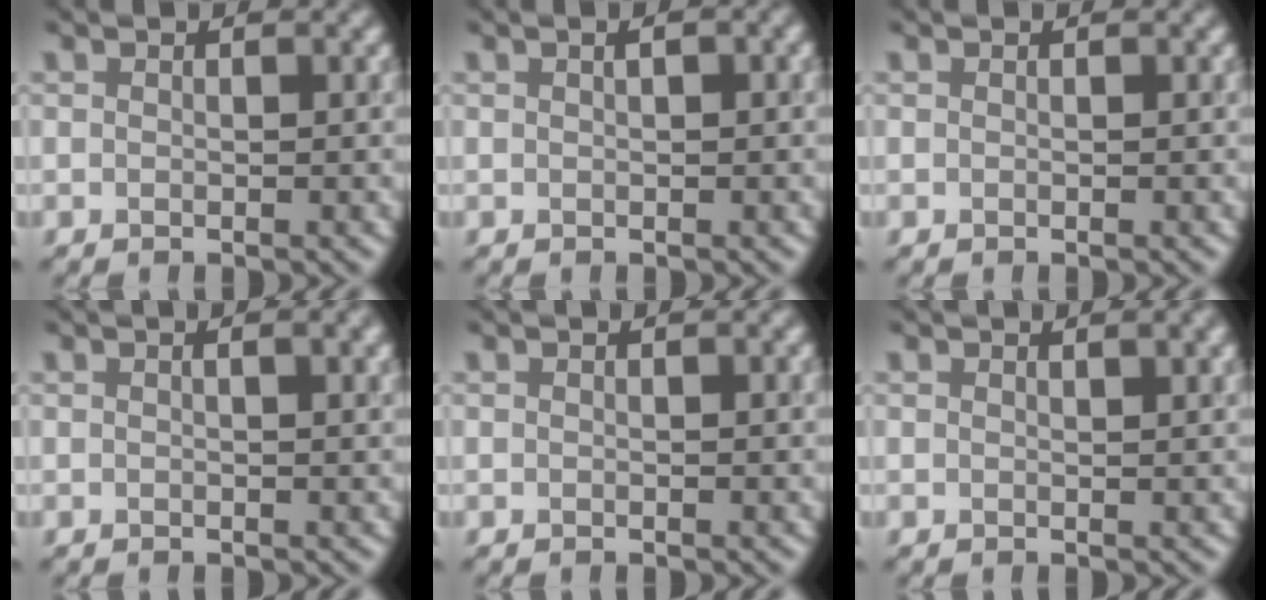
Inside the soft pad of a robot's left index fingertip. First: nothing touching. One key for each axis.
{"total": 1.4, "fx": 0.3, "fy": 0.3, "fz": 1.3, "tx": -0.019, "ty": 0.007, "tz": 0.002}
{"total": 0.0}
{"total": 2.8, "fx": 1.0, "fy": 1.1, "fz": 2.4, "tx": -0.018, "ty": 0.009, "tz": -0.003}
{"total": 0.7, "fx": 0.1, "fy": 0.2, "fz": 0.6, "tx": -0.005, "ty": 0.001, "tz": -0.001}
{"total": 1.9, "fx": 1.0, "fy": 0.5, "fz": 1.5, "tx": -0.013, "ty": 0.005, "tz": 0.007}